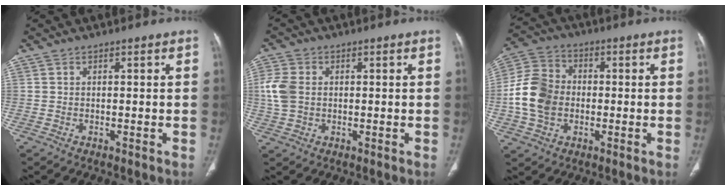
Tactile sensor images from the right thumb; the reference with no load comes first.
{"total": 6.0, "force": [0.3, 4.5, 4.0], "torque": [-0.097, 0.008, 0.006]}
{"total": 11.8, "force": [-1.2, 9.3, 7.2], "torque": [-0.130, 0.024, -0.028]}